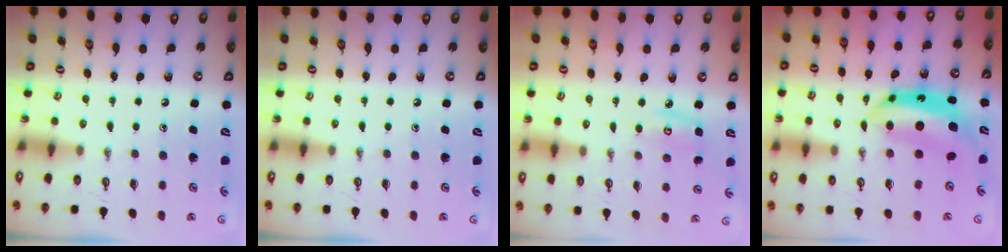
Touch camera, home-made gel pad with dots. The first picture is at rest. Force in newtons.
{"total": 0.0}
{"total": 6.3, "press": 6.3, "slide": 0.5}
{"total": 8.7, "press": 8.6, "slide": 0.9}